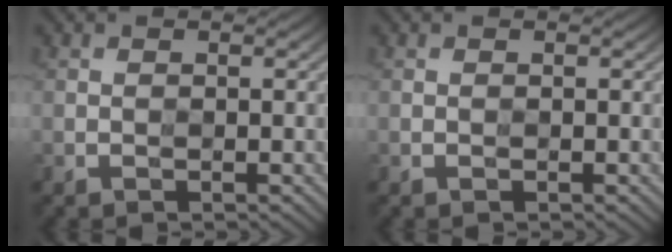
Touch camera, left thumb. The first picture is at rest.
{"total": 0.0}